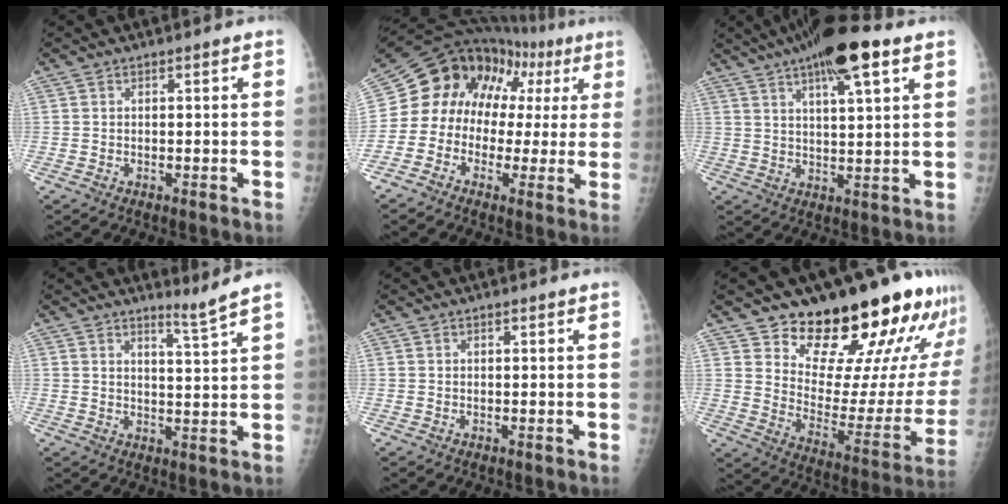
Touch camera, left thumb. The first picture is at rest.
{"total": 15.5, "force": [1.7, 13.0, 8.3], "torque": [-0.087, 0.070, 0.024]}
{"total": 13.8, "force": [8.0, 3.3, 10.8], "torque": [-0.160, -0.013, 0.126]}
{"total": 3.4, "force": [2.9, -1.3, 1.1], "torque": [-0.021, -0.041, 0.056]}
{"total": 0.0}
{"total": 24.0, "force": [19.2, 8.9, 11.2], "torque": [-0.115, -0.132, 0.263]}